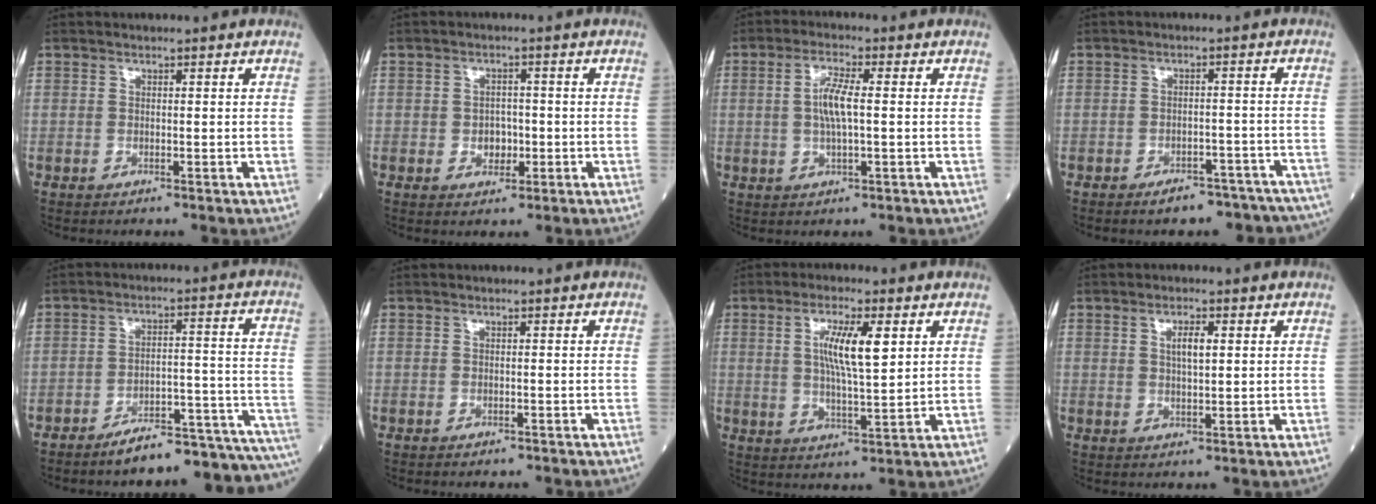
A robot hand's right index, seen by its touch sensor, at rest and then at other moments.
{"total": 3.0, "force": [-0.6, 2.3, 1.8], "torque": [-0.022, 0.005, -0.006]}
{"total": 5.0, "force": [0.3, 0.9, 4.9], "torque": [-0.104, 0.005, 0.004]}
{"total": 10.4, "force": [-8.9, 4.2, 3.3], "torque": [-0.019, 0.021, -0.101]}
{"total": 15.7, "force": [-14.3, 1.9, 6.4], "torque": [-0.032, 0.050, -0.190]}
{"total": 1.6, "force": [-1.4, 0.5, 0.6], "torque": [-0.014, -0.003, -0.015]}
{"total": 7.8, "force": [2.3, 1.2, 7.4], "torque": [-0.136, 0.003, 0.042]}
{"total": 2.9, "force": [0.9, 0.8, 2.7], "torque": [-0.047, 0.001, 0.015]}